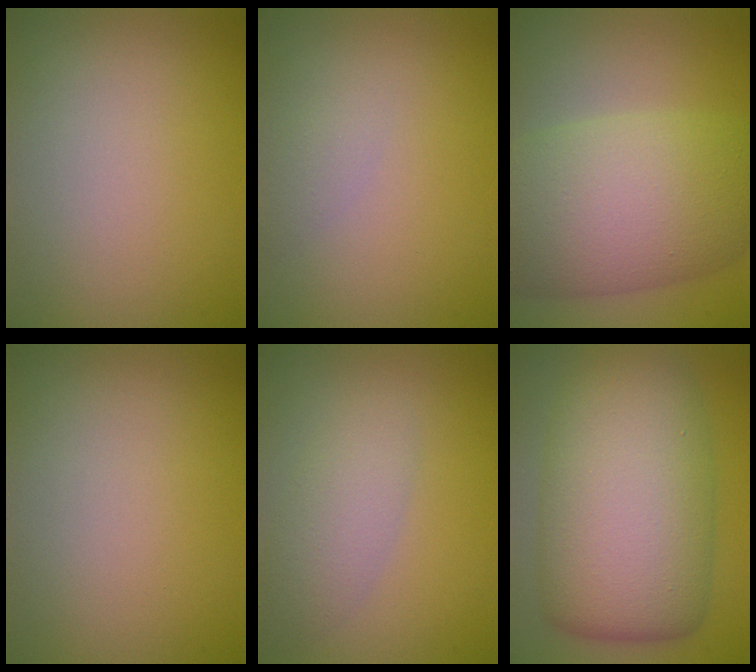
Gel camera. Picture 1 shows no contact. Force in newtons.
{"total": 1.1, "press": 1.1, "slide": 0.0}
{"total": 11.4, "press": 11.4, "slide": 0.5}
{"total": 0.0}
{"total": 3.0, "press": 3.0, "slide": 0.1}
{"total": 12.8, "press": 12.8, "slide": 0.0}